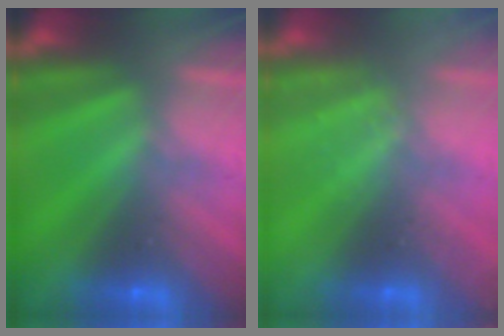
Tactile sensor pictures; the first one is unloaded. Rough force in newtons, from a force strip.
{"total": 2.2}